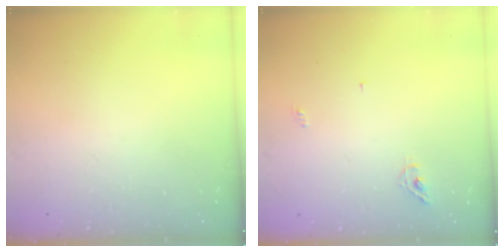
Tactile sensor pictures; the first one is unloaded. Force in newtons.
{"total": 4.3, "press": 4.3, "slide": 0.1}